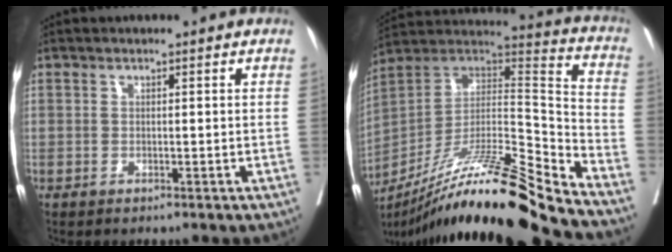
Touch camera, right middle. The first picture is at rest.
{"total": 25.2, "force": [-19.3, -0.1, 16.2], "torque": [-0.266, -0.002, -0.343]}